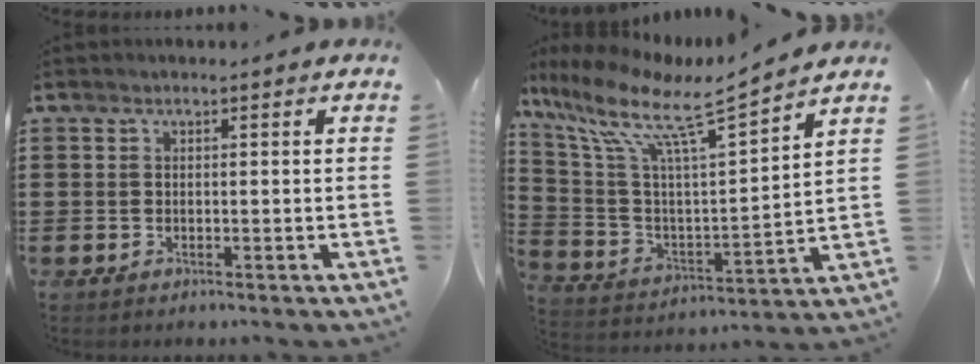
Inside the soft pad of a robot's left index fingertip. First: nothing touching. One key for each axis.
{"total": 11.3, "fx": 8.0, "fy": 1.3, "fz": 7.8, "tx": -0.181, "ty": -0.053, "tz": 0.127}